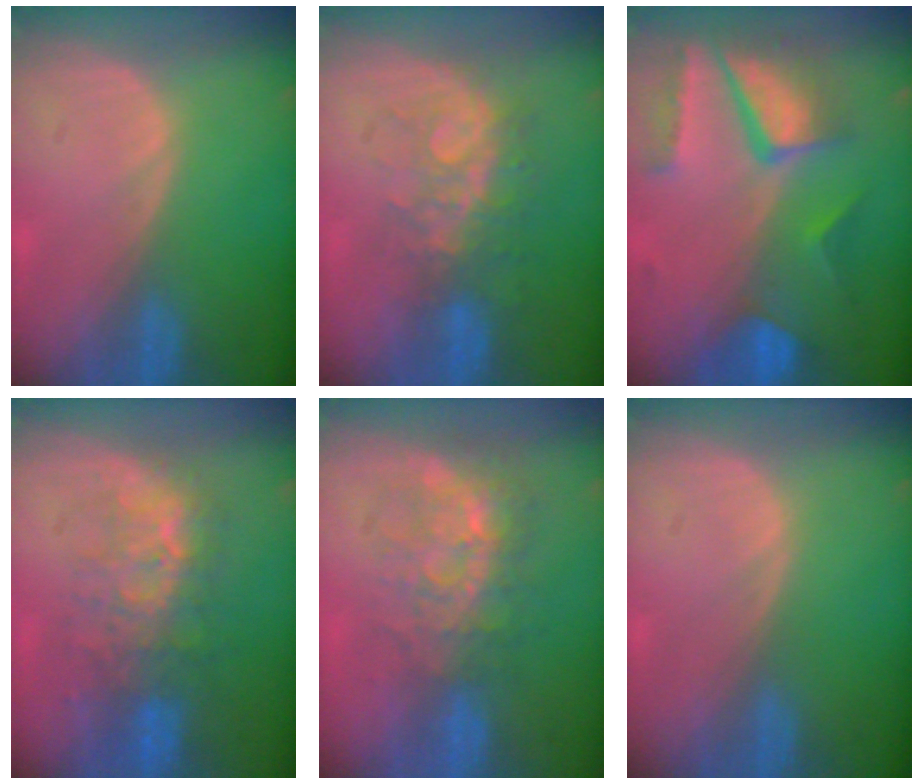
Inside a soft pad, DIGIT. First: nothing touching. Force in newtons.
{"total": 8.1, "press": 7.1, "slide": 3.9}
{"total": 10.4, "press": 8.7, "slide": 5.7}
{"total": 9.0, "press": 8.3, "slide": 3.5}
{"total": 8.8, "press": 7.5, "slide": 4.7}
{"total": 0.0}